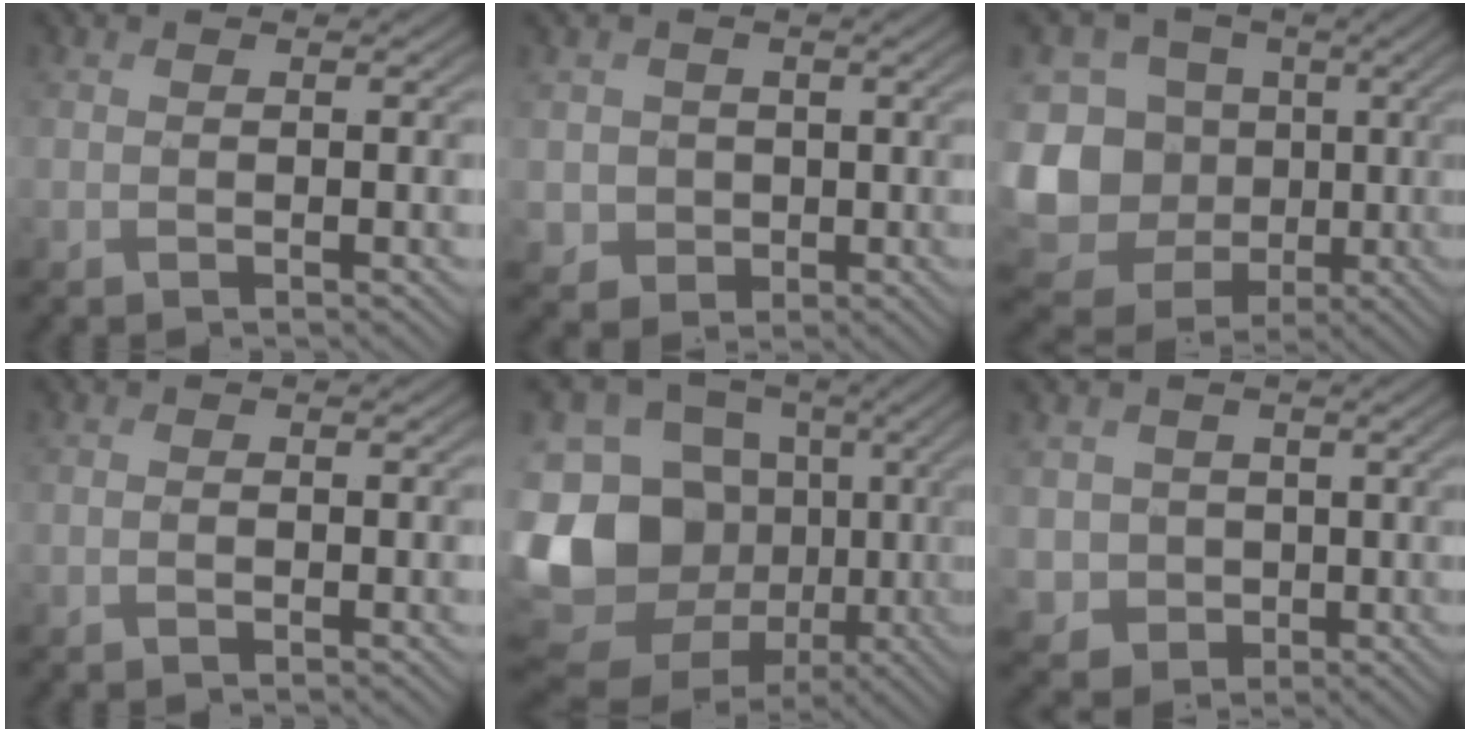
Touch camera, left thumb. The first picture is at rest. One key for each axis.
{"total": 3.8, "fx": 0.2, "fy": 3.7, "fz": 0.7, "tx": -0.033, "ty": -0.007, "tz": -0.005}
{"total": 16.6, "fx": -0.4, "fy": 15.2, "fz": 6.6, "tx": -0.247, "ty": 0.001, "tz": -0.010}
{"total": 0.5, "fx": -0.3, "fy": 0.2, "fz": 0.4, "tx": -0.009, "ty": 0.000, "tz": -0.004}
{"total": 19.2, "fx": -3.1, "fy": 15.7, "fz": 10.5, "tx": -0.290, "ty": -0.018, "tz": -0.055}
{"total": 4.5, "fx": 0.5, "fy": 4.4, "fz": 1.0, "tx": -0.048, "ty": -0.014, "tz": 0.005}